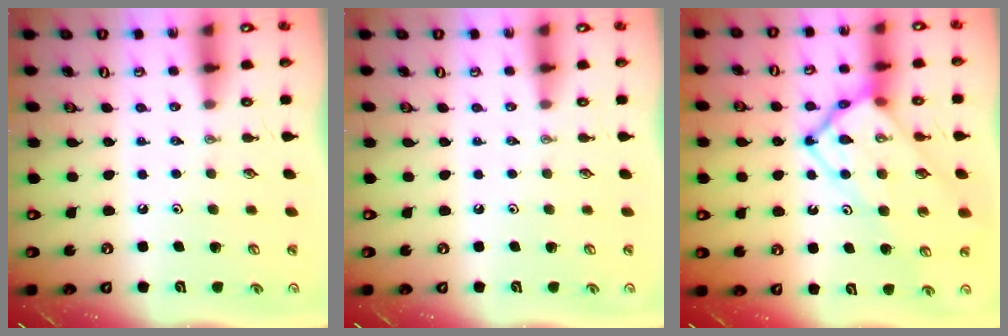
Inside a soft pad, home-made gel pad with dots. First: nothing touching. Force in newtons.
{"total": 0.0}
{"total": 17.0, "press": 16.9, "slide": 1.7}